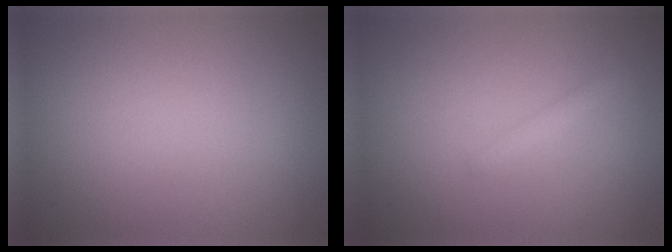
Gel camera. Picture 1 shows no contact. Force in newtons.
{"total": 0.9, "press": 0.9, "slide": 0.0}